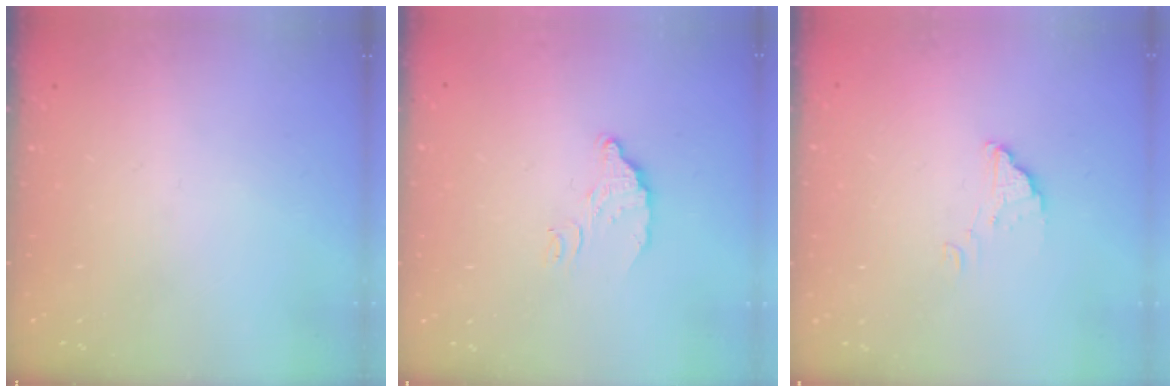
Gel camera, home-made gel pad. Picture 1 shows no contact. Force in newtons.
{"total": 6.7, "press": 6.7, "slide": 0.3}
{"total": 2.2, "press": 2.2, "slide": 0.0}